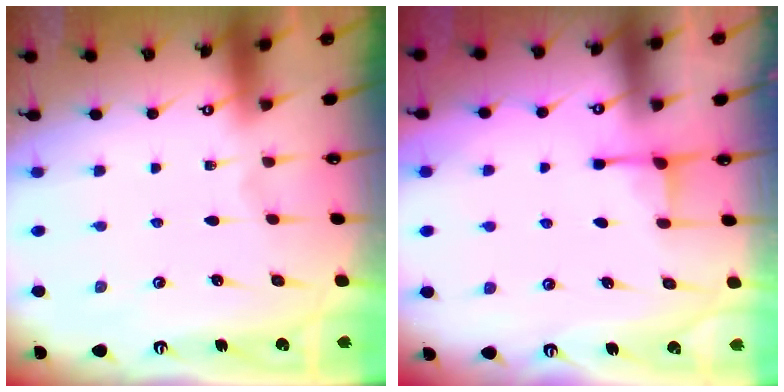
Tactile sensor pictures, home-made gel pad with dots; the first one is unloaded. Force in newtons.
{"total": 2.5, "press": 2.5, "slide": 0.5}